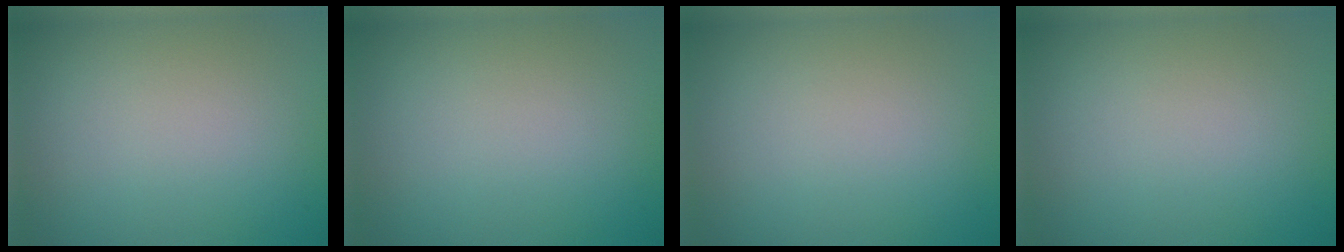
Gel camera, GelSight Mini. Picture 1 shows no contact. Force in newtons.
{"total": 0.0}
{"total": 0.0}
{"total": 0.0}